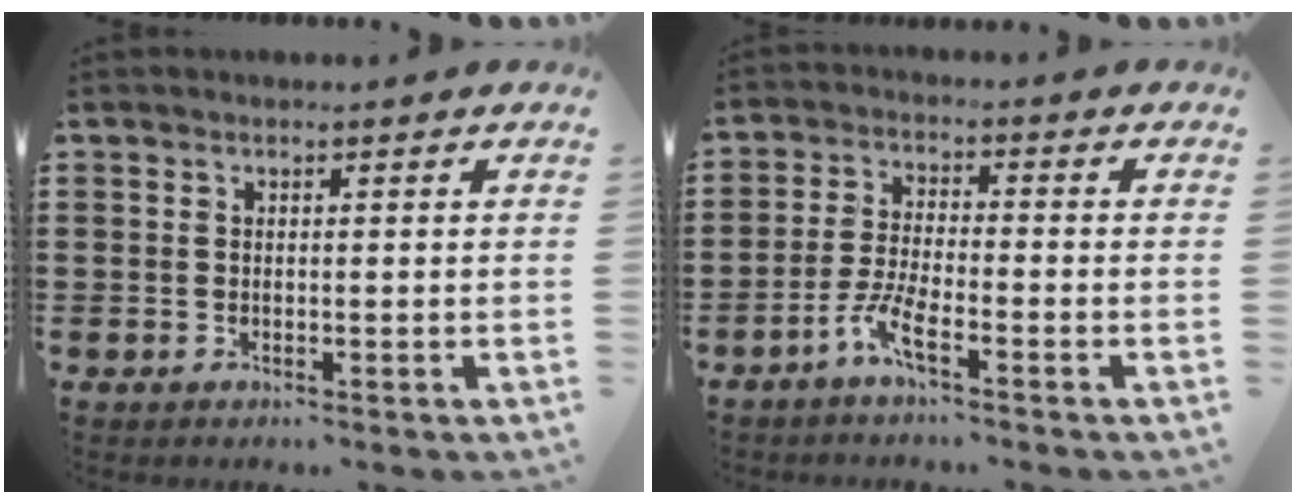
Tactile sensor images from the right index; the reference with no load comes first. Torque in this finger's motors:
{"motor_torque": [1.18, 0.96, 0.33, 0.11]}